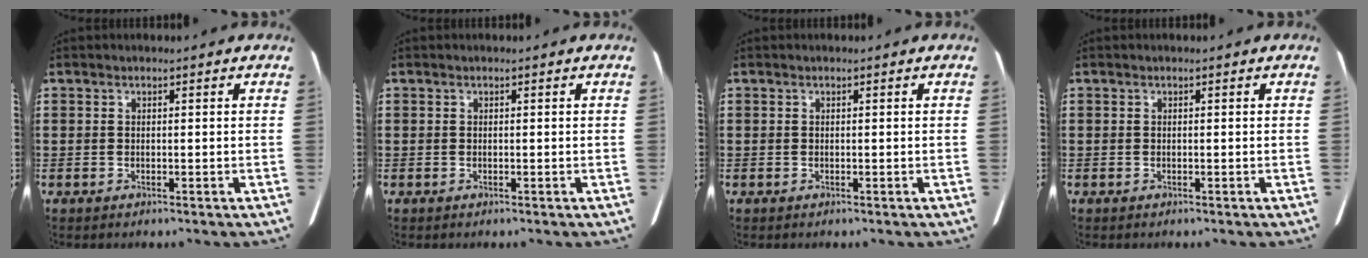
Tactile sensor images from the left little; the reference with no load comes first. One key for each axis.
{"total": 0.0}
{"total": 0.0}
{"total": 0.0}